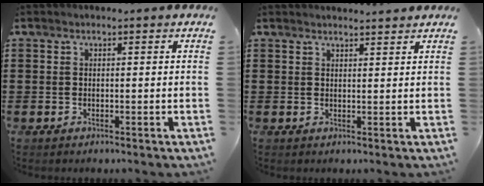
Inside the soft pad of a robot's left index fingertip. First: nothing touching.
{"total": 1.7, "force": [1.6, 0.0, 0.3], "torque": [-0.009, 0.001, 0.032]}